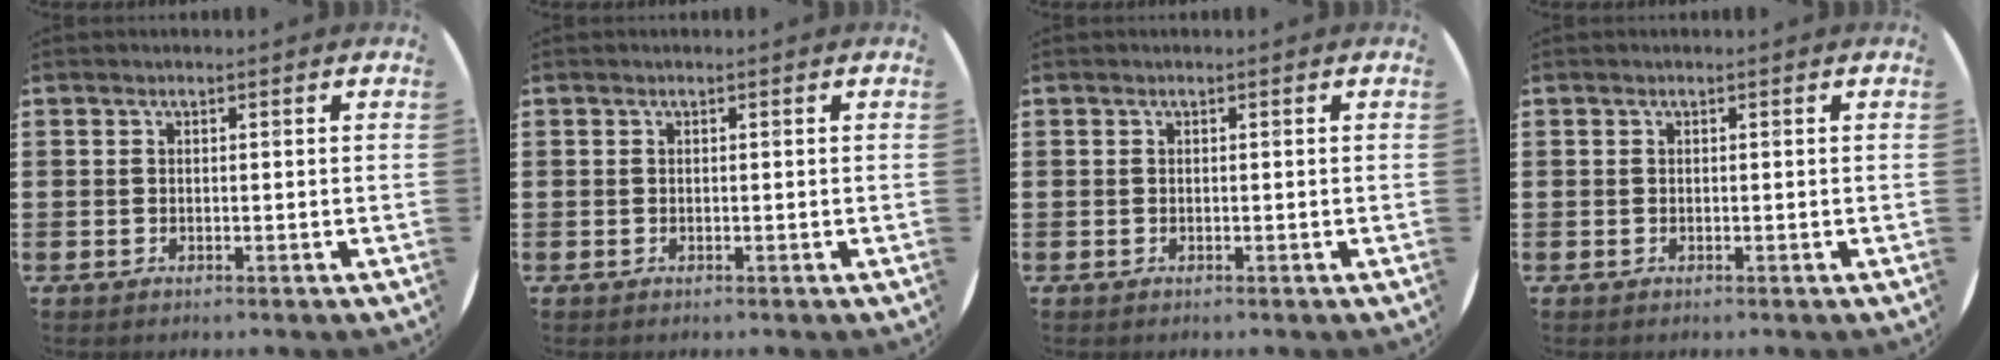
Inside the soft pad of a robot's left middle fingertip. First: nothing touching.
{"total": 0.0}
{"total": 0.0}
{"total": 0.0}